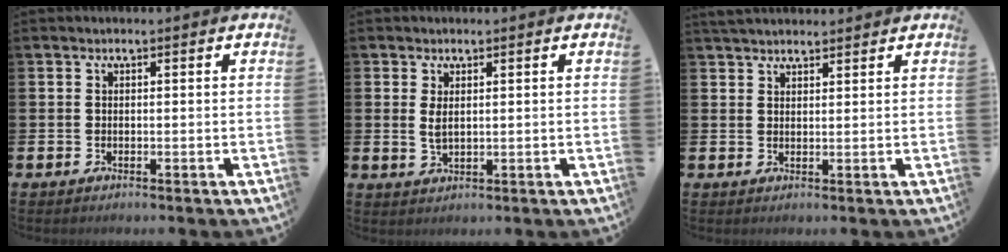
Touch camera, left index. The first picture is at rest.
{"total": 1.8, "force": [0.9, 0.7, 1.4], "torque": [-0.021, -0.001, 0.014]}
{"total": 2.8, "force": [2.7, 0.6, 0.4], "torque": [-0.002, -0.011, 0.048]}